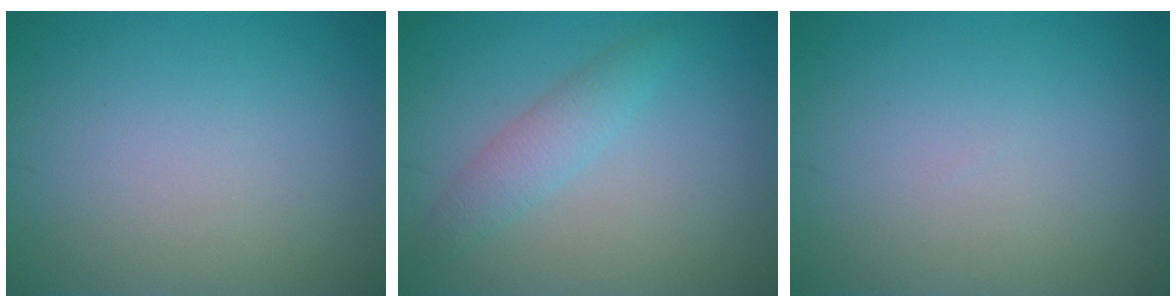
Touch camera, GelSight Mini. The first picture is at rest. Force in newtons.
{"total": 2.4, "press": 2.4, "slide": 0.1}
{"total": 0.0}